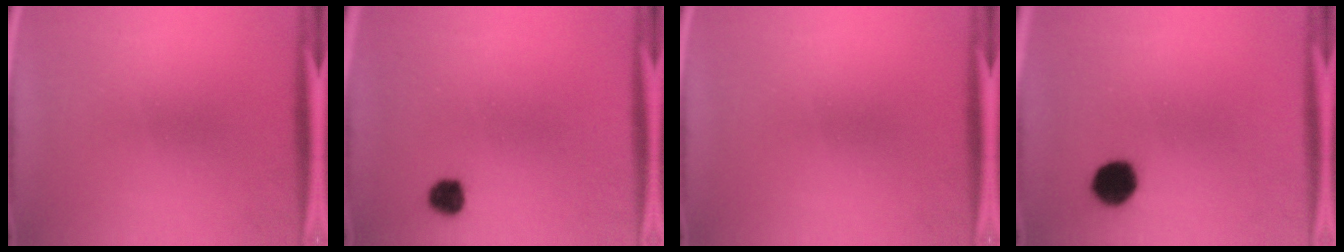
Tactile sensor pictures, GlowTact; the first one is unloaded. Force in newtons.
{"total": 3.2}
{"total": 0.0}
{"total": 6.7}